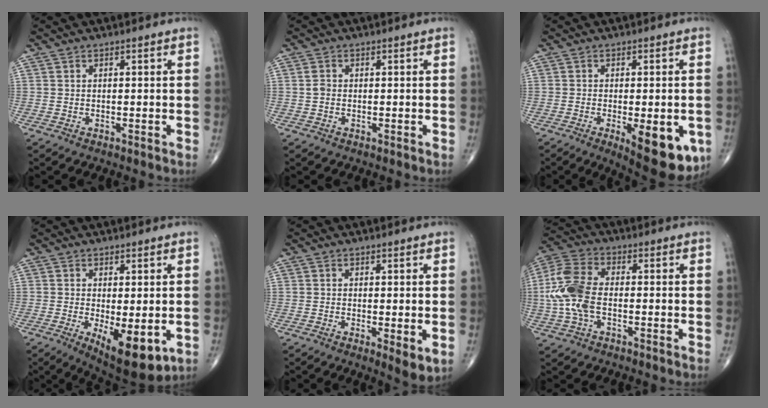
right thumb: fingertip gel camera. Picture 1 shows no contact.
{"total": 1.4, "force": [-0.1, 1.1, 0.9], "torque": [-0.017, 0.001, -0.002]}
{"total": 13.5, "force": [-4.7, 5.1, 11.6], "torque": [-0.126, -0.008, -0.049]}
{"total": 10.7, "force": [-2.9, 4.1, 9.5], "torque": [-0.134, -0.022, -0.031]}
{"total": 4.0, "force": [-0.7, 1.1, 3.8], "torque": [-0.062, -0.015, -0.014]}
{"total": 11.2, "force": [-1.2, 6.3, 9.1], "torque": [-0.215, 0.025, -0.030]}